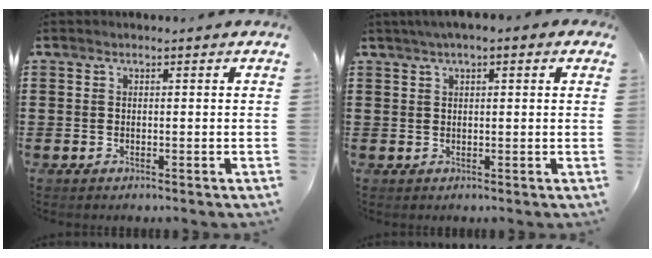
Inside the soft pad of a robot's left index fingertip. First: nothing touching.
{"total": 2.3, "force": [1.2, 0.4, 1.9], "torque": [-0.038, 0.005, 0.020]}